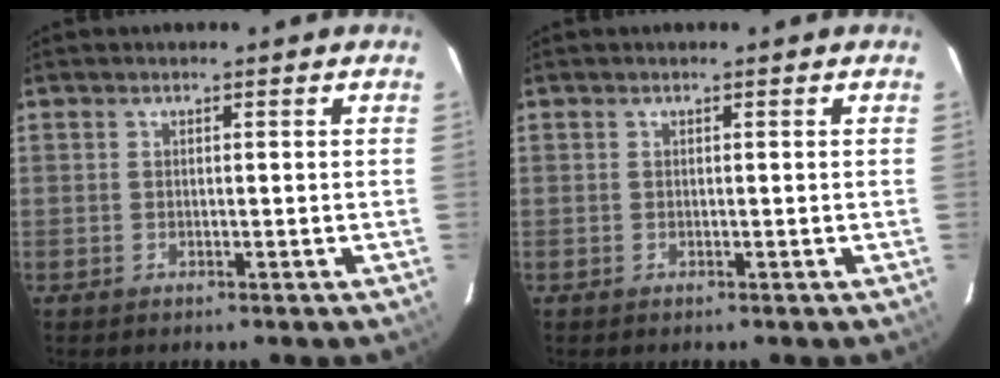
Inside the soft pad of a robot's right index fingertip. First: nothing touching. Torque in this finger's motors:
{"motor_torque": [0.00, 0.00, 0.02, 0.01]}